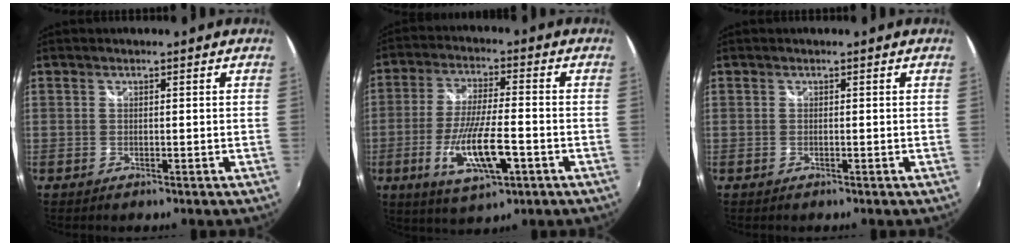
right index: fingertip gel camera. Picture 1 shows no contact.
{"total": 12.4, "force": [-4.4, 3.0, 11.1], "torque": [-0.218, -0.020, -0.076]}
{"total": 0.0}